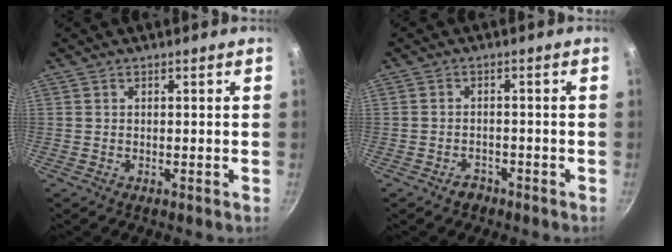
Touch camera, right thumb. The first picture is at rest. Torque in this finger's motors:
{"motor_torque": [-0.20, 0.07, 0.33, -0.03, 0.07]}